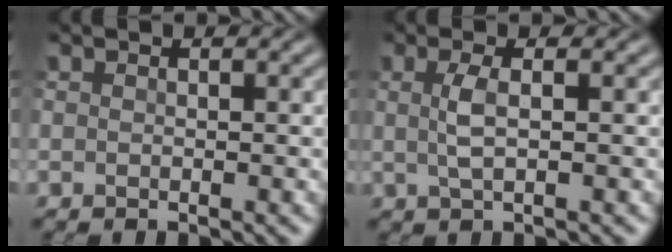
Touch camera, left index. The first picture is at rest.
{"total": 2.1, "force": [0.2, 0.3, 2.0], "torque": [-0.049, 0.002, 0.003]}